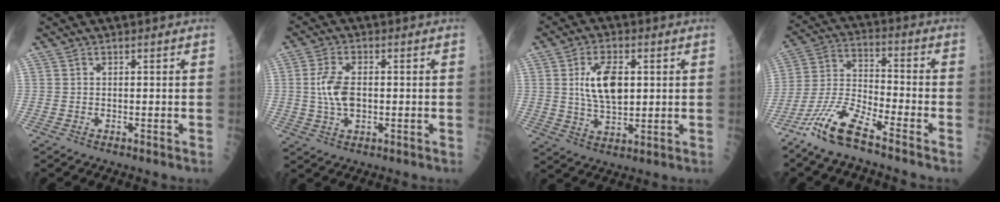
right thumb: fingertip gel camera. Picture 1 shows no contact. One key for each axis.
{"total": 7.1, "fx": 0.0, "fy": 3.7, "fz": 6.0, "tx": -0.119, "ty": 0.002, "tz": -0.001}
{"total": 9.8, "fx": 1.8, "fy": 4.9, "fz": 8.3, "tx": -0.139, "ty": -0.006, "tz": 0.037}
{"total": 12.1, "fx": -8.5, "fy": 1.8, "fz": 8.4, "tx": -0.195, "ty": 0.038, "tz": -0.172}